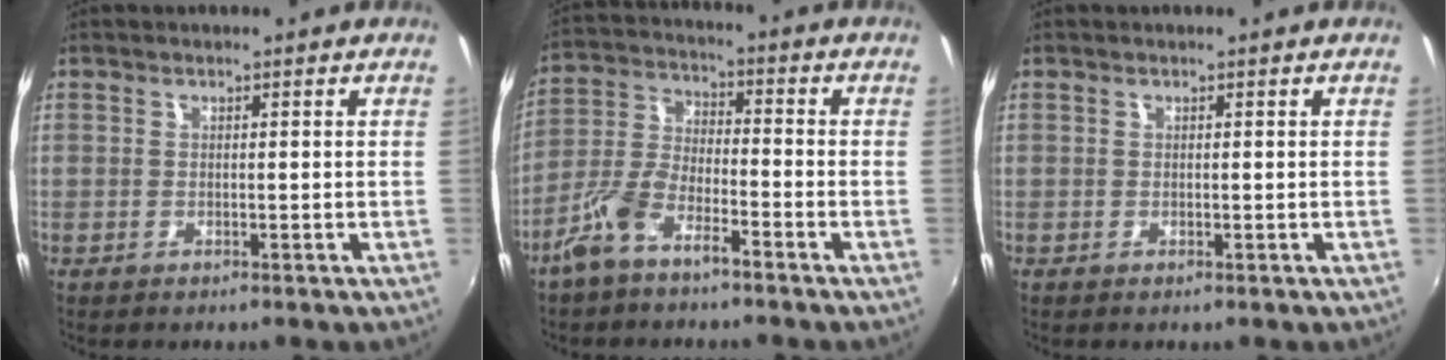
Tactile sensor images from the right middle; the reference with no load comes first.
{"total": 8.4, "force": [-5.7, 2.7, 5.5], "torque": [-0.126, 0.006, -0.112]}
{"total": 0.0}